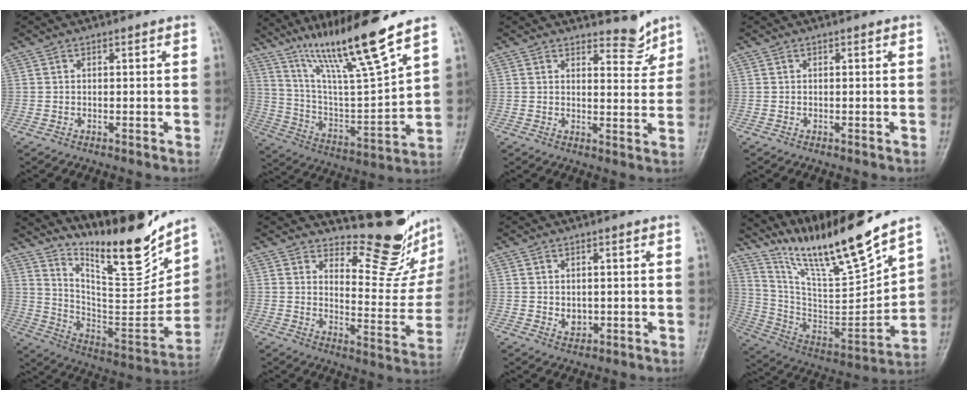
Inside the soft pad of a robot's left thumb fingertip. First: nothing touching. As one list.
[{"total": 19.2, "force": [13.8, 1.2, 13.3], "torque": [-0.211, -0.070, 0.251]}, {"total": 4.4, "force": [4.0, 1.7, 1.1], "torque": [0.004, -0.036, 0.057]}, {"total": 0.0}, {"total": 19.6, "force": [16.4, 3.5, 10.2], "torque": [-0.128, -0.125, 0.281]}, {"total": 14.7, "force": [12.8, 4.4, 5.6], "torque": [-0.034, -0.132, 0.166]}, {"total": 2.5, "force": [0.0, 2.0, 1.6], "torque": [-0.015, -0.003, 0.007]}, {"total": 21.1, "force": [17.3, 1.9, 11.8], "torque": [-0.173, -0.099, 0.321]}]